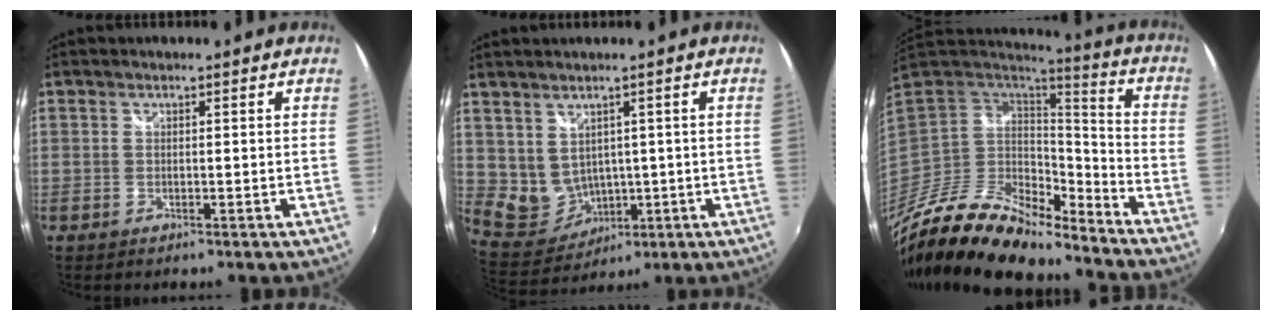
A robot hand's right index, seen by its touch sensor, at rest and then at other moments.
{"total": 7.6, "force": [1.9, 6.2, 3.9], "torque": [-0.081, -0.004, 0.067]}
{"total": 22.1, "force": [-17.4, 7.6, 11.3], "torque": [-0.229, -0.029, -0.315]}